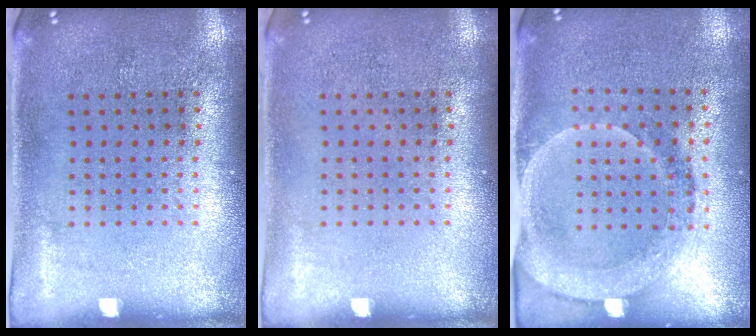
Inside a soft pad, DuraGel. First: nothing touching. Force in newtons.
{"total": 0.0}
{"total": 1.9, "press": 1.7, "slide": 0.9}